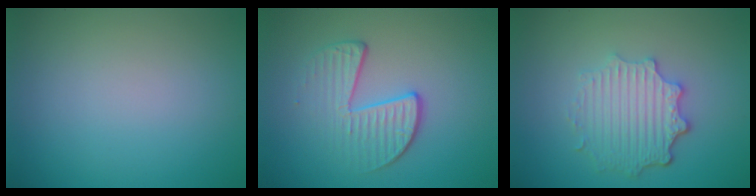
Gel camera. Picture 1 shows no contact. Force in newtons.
{"total": 3.8, "press": 2.8, "slide": 2.6}
{"total": 4.4, "press": 3.6, "slide": 2.6}